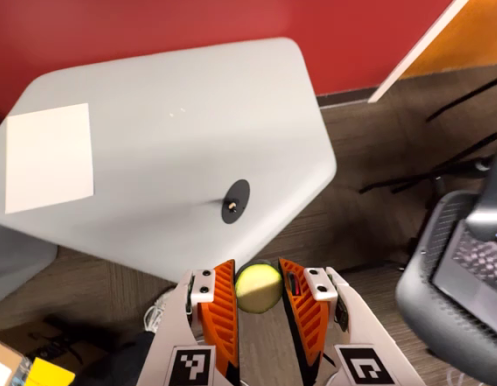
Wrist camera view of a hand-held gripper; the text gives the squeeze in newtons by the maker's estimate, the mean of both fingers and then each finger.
{"total": 10.4, "left": 11.3, "right": 9.5}